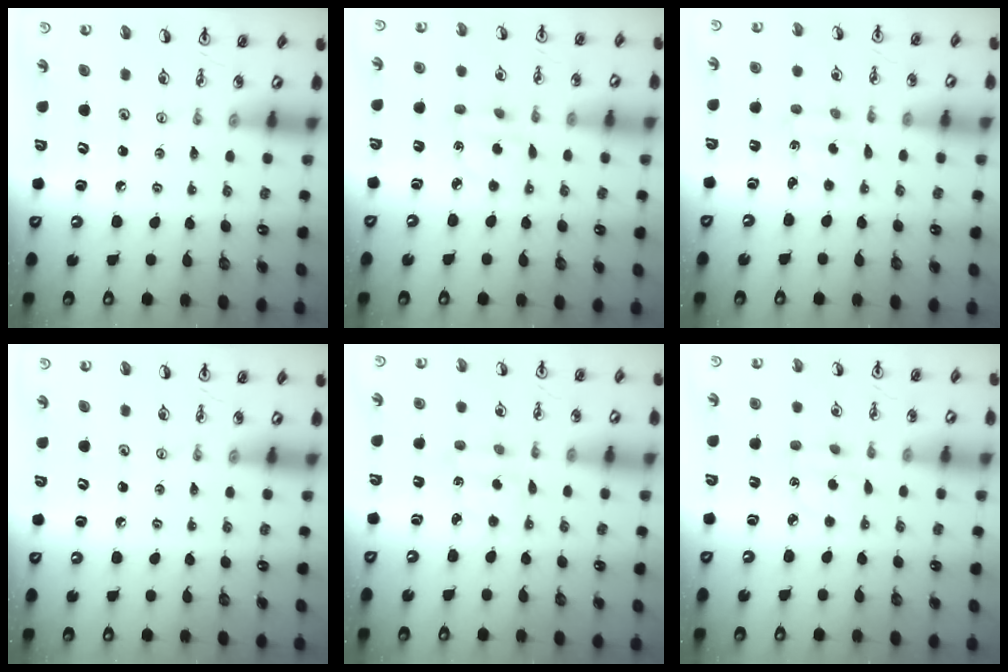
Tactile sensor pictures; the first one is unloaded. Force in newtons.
{"total": 2.3, "press": 2.3, "slide": 0.2}
{"total": 2.8, "press": 2.8, "slide": 0.5}
{"total": 0.0}
{"total": 1.8, "press": 1.7, "slide": 0.6}
{"total": 3.0, "press": 2.9, "slide": 0.8}